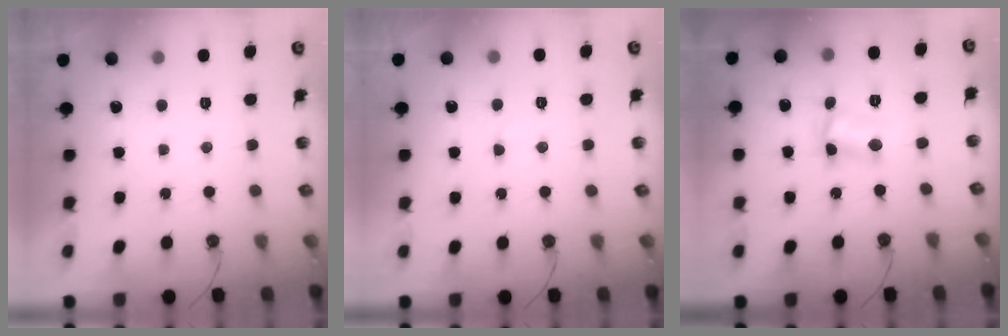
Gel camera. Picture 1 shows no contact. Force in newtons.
{"total": 2.3, "press": 2.3, "slide": 0.4}
{"total": 4.1, "press": 3.9, "slide": 1.1}